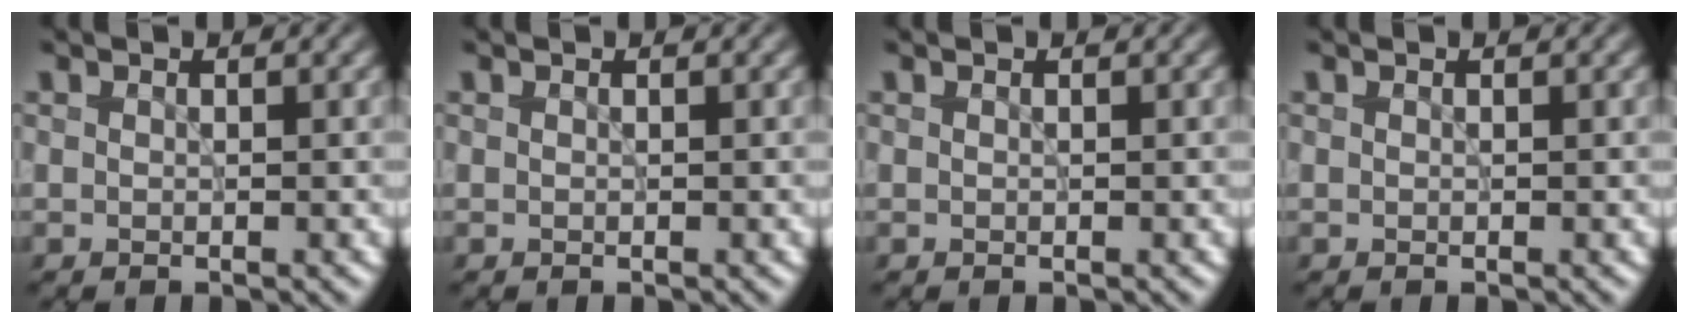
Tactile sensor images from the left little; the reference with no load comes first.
{"total": 0.0}
{"total": 0.0}
{"total": 0.0}